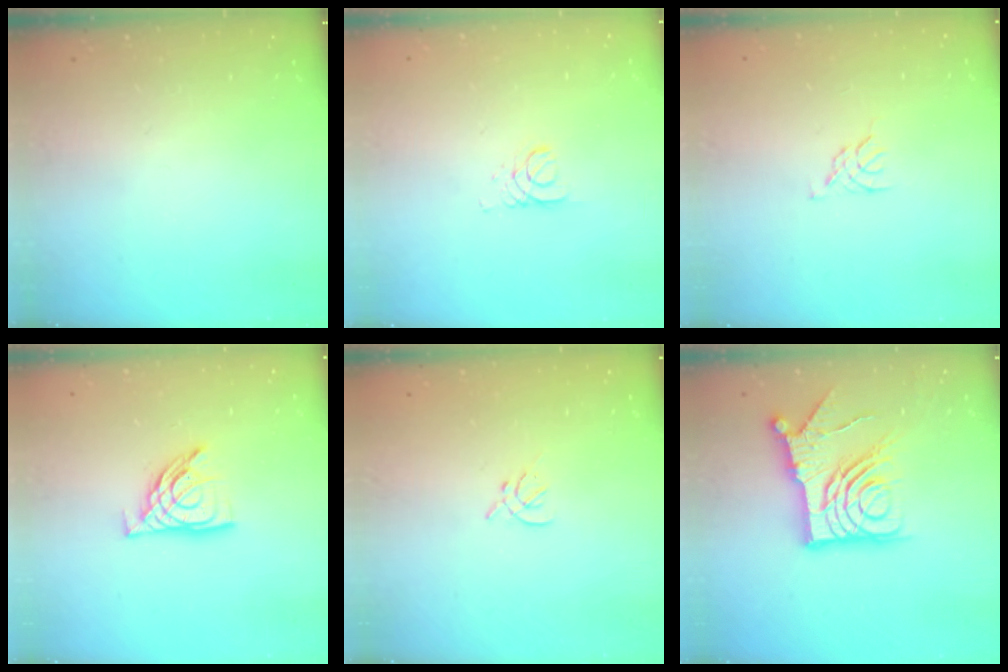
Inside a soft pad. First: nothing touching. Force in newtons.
{"total": 2.7, "press": 2.7, "slide": 0.3}
{"total": 0.8, "press": 0.7, "slide": 0.3}
{"total": 10.7, "press": 10.6, "slide": 1.2}
{"total": 2.2, "press": 2.1, "slide": 0.6}
{"total": 15.4, "press": 15.3, "slide": 2.0}